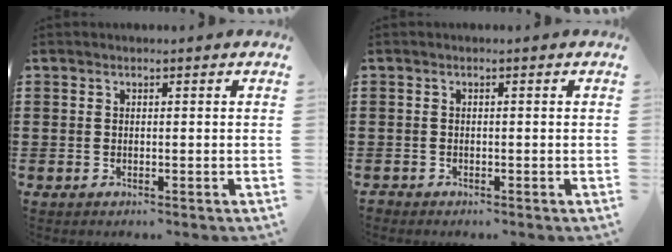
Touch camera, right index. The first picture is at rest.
{"total": 0.7, "force": [-0.6, 0.3, 0.1], "torque": [-0.003, 0.001, -0.014]}